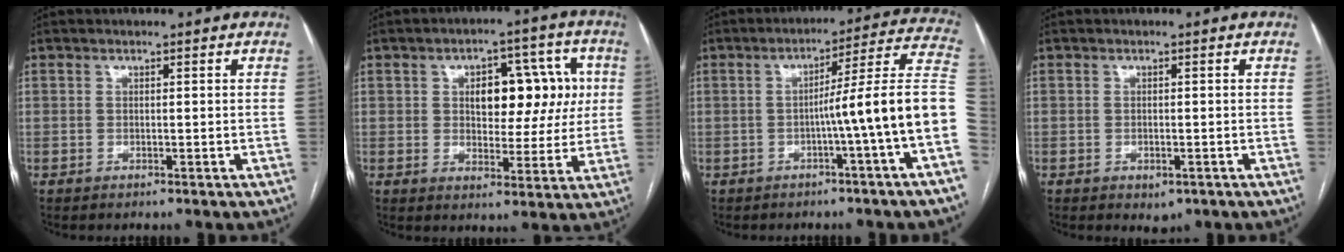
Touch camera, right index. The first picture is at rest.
{"total": 10.7, "force": [2.1, 5.8, 8.7], "torque": [-0.107, 0.031, 0.036]}
{"total": 13.0, "force": [-3.1, -2.2, 12.4], "torque": [-0.155, 0.029, -0.049]}
{"total": 2.2, "force": [-1.1, 1.3, 1.4], "torque": [-0.016, -0.002, -0.004]}